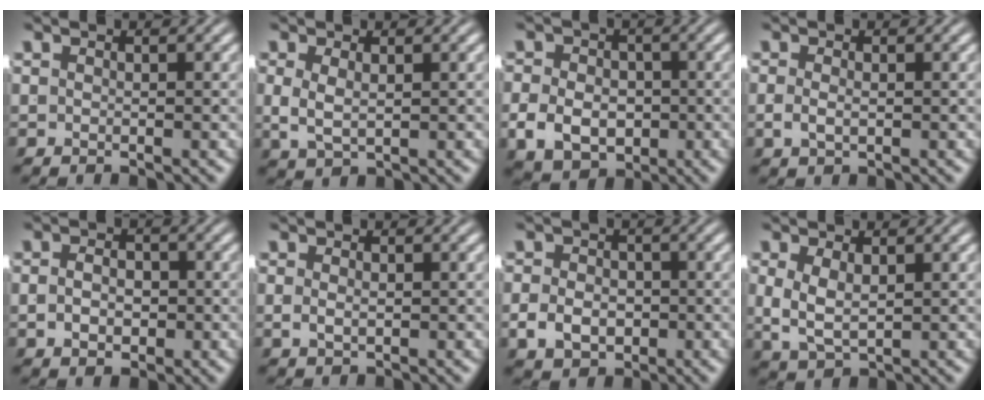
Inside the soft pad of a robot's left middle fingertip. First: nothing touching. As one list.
[{"total": 2.8, "force": [0.3, 2.0, 2.0], "torque": [-0.046, -0.004, 0.015]}, {"total": 5.6, "force": [-1.8, 4.3, 3.0], "torque": [-0.045, -0.020, -0.020]}, {"total": 1.0, "force": [-0.3, 0.4, 0.9], "torque": [-0.022, -0.003, 0.000]}, {"total": 3.0, "force": [-0.7, 2.0, 2.1], "torque": [-0.023, 0.002, -0.011]}, {"total": 0.8, "force": [0.1, 0.3, 0.7], "torque": [-0.014, -0.003, 0.008]}, {"total": 3.4, "force": [-1.1, 2.6, 1.9], "torque": [-0.023, -0.003, -0.014]}, {"total": 4.9, "force": [0.0, 3.8, 3.0], "torque": [-0.078, -0.012, 0.011]}]